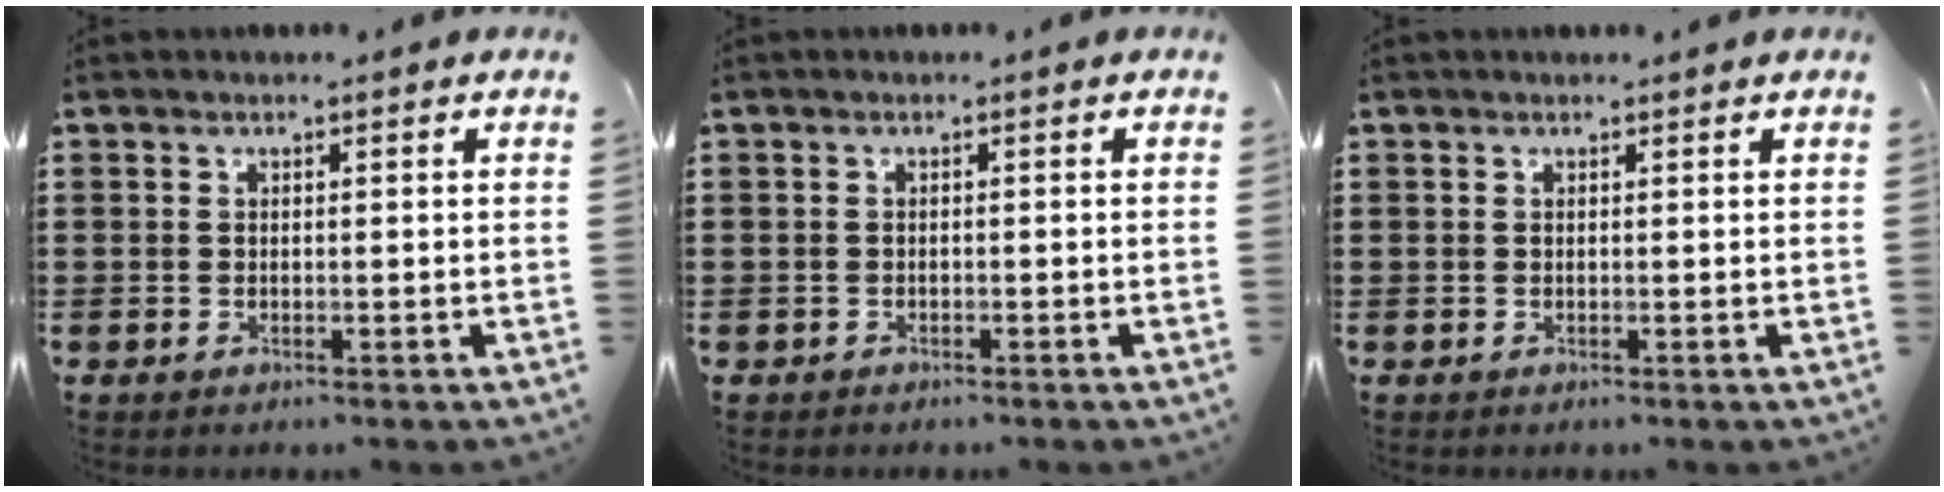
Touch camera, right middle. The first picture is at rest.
{"total": 0.5, "force": [-0.5, 0.2, 0.0], "torque": [-0.001, 0.002, -0.012]}
{"total": 0.0}